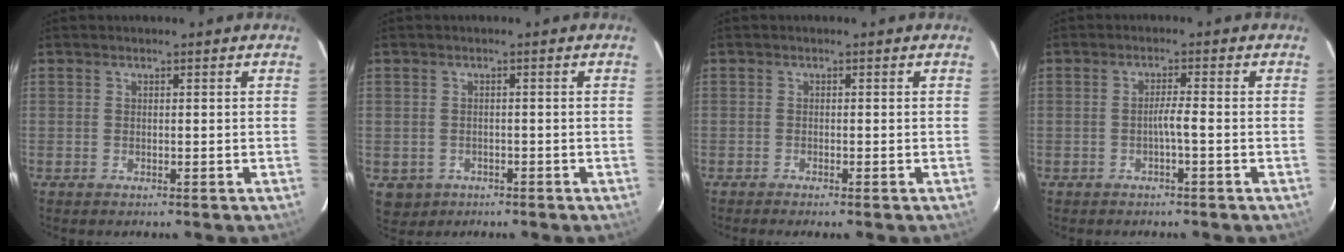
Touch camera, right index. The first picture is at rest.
{"total": 3.7, "force": [-1.6, 3.3, 0.4], "torque": [-0.011, 0.005, -0.018]}
{"total": 1.8, "force": [-1.5, -0.1, 1.1], "torque": [-0.017, -0.001, -0.019]}
{"total": 2.1, "force": [-0.7, -0.3, 1.9], "torque": [-0.034, 0.002, -0.015]}